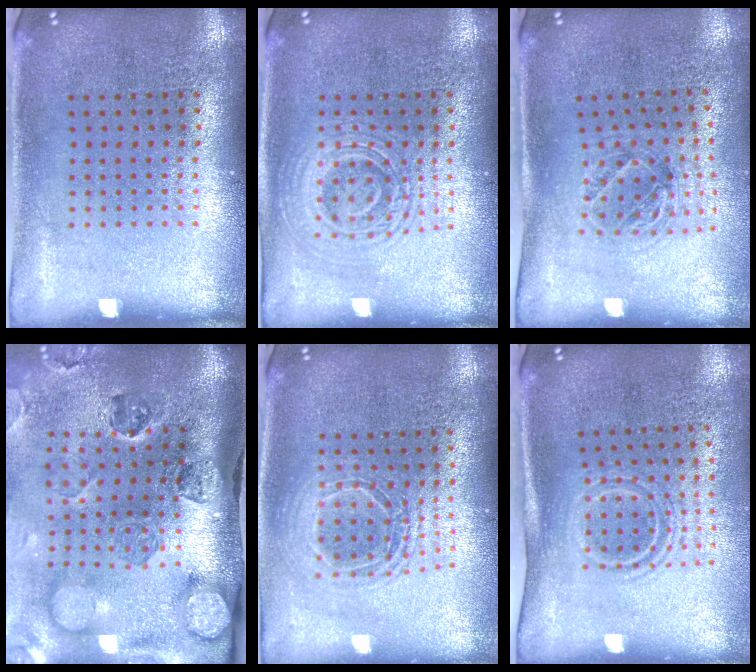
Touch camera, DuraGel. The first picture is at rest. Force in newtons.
{"total": 2.8, "press": 2.8, "slide": 0.5}
{"total": 1.1, "press": 1.1, "slide": 0.3}
{"total": 3.5, "press": 2.8, "slide": 2.0}
{"total": 1.6, "press": 1.3, "slide": 0.8}
{"total": 1.7, "press": 1.1, "slide": 1.2}